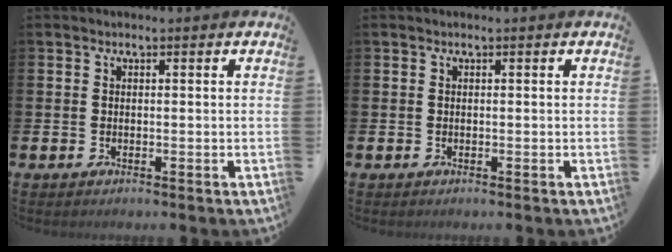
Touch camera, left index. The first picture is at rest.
{"total": 0.0}